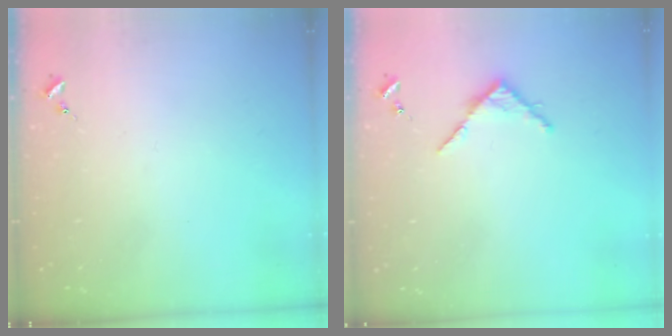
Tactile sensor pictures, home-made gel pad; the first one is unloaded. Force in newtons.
{"total": 4.9, "press": 4.9, "slide": 0.5}